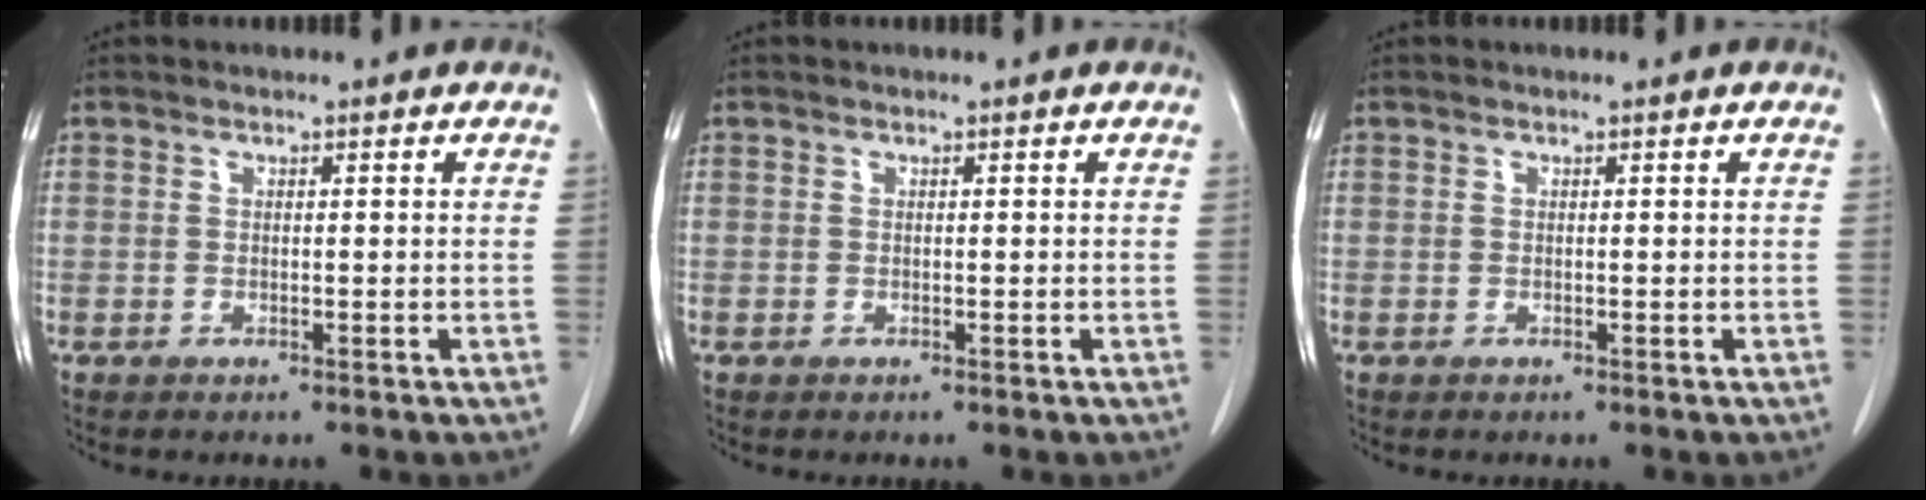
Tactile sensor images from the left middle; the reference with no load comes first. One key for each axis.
{"total": 0.0}
{"total": 0.0}